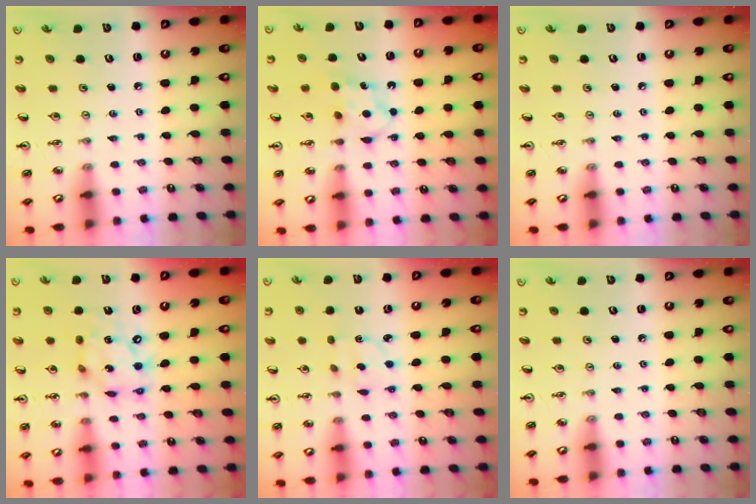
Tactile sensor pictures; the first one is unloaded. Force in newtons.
{"total": 6.4, "press": 6.3, "slide": 0.6}
{"total": 0.0}
{"total": 13.7, "press": 13.6, "slide": 1.3}
{"total": 2.3, "press": 2.2, "slide": 0.6}
{"total": 0.0}